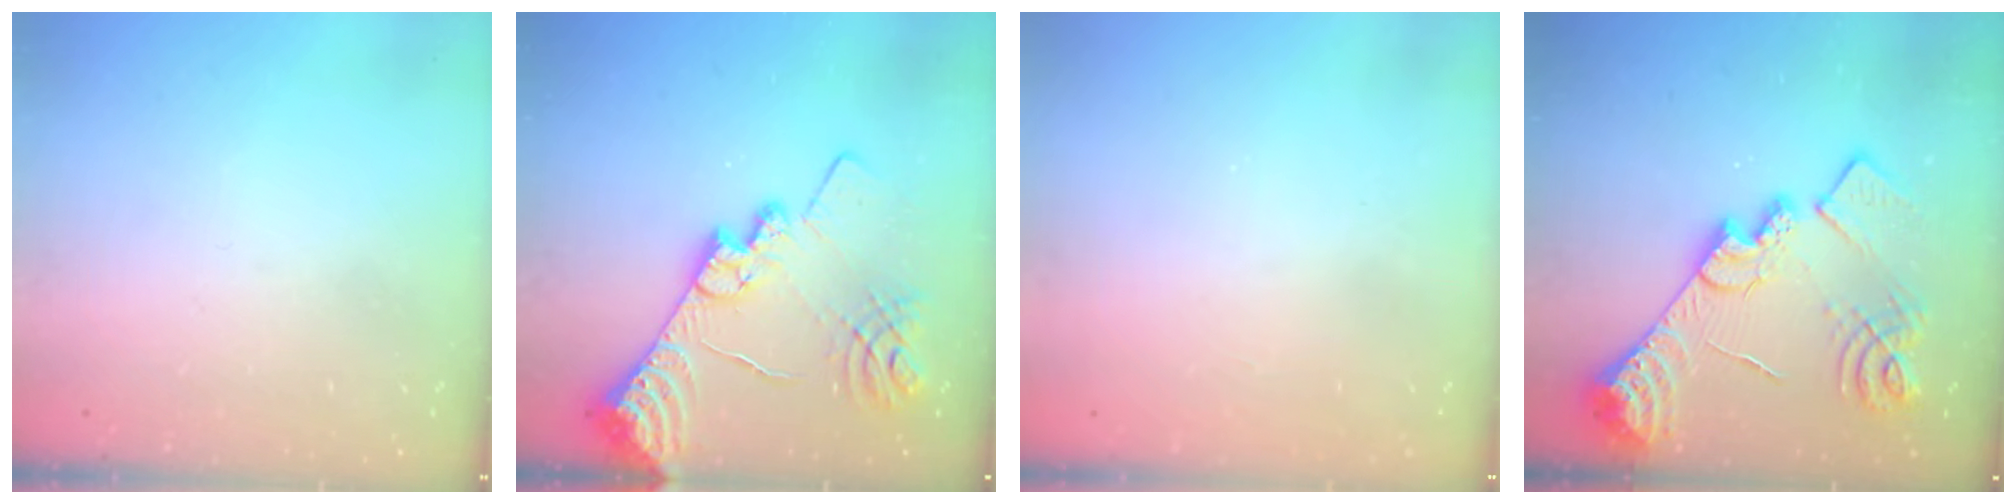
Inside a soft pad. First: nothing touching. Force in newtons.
{"total": 16.2, "press": 16.1, "slide": 1.7}
{"total": 1.2, "press": 1.2, "slide": 0.1}
{"total": 20.8, "press": 20.8, "slide": 1.5}